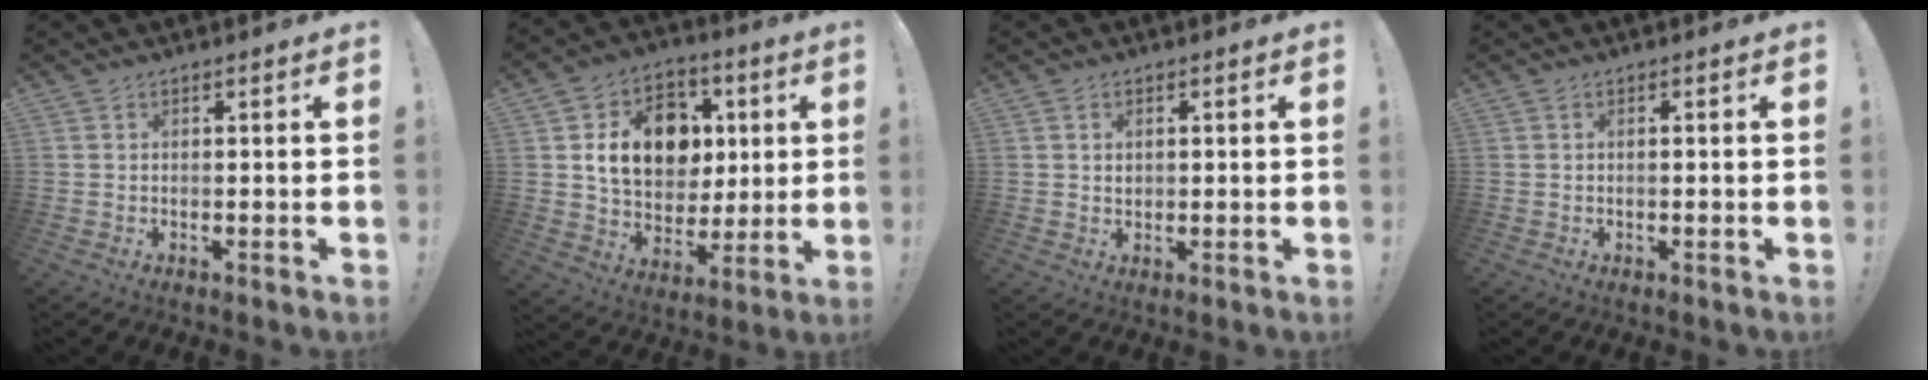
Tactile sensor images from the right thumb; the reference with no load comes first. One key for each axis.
{"total": 17.5, "fx": 4.5, "fy": 13.8, "fz": 9.9, "tx": -0.136, "ty": 0.001, "tz": 0.097}
{"total": 1.4, "fx": 0.4, "fy": 1.1, "fz": 0.7, "tx": -0.011, "ty": 0.002, "tz": 0.005}
{"total": 0.6, "fx": -0.2, "fy": 0.0, "fz": 0.5, "tx": -0.013, "ty": 0.001, "tz": -0.004}